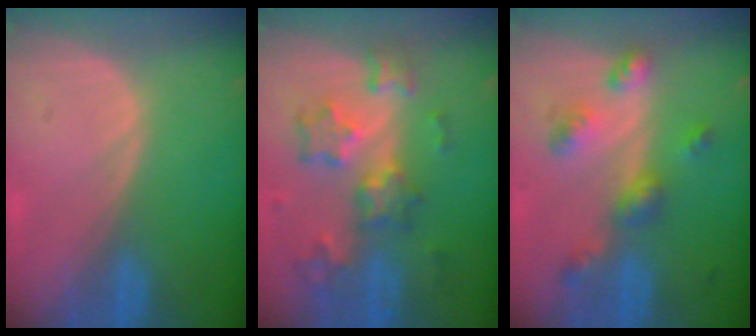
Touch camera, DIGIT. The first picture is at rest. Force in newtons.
{"total": 8.7, "press": 7.7, "slide": 4.1}
{"total": 6.5, "press": 5.7, "slide": 3.1}